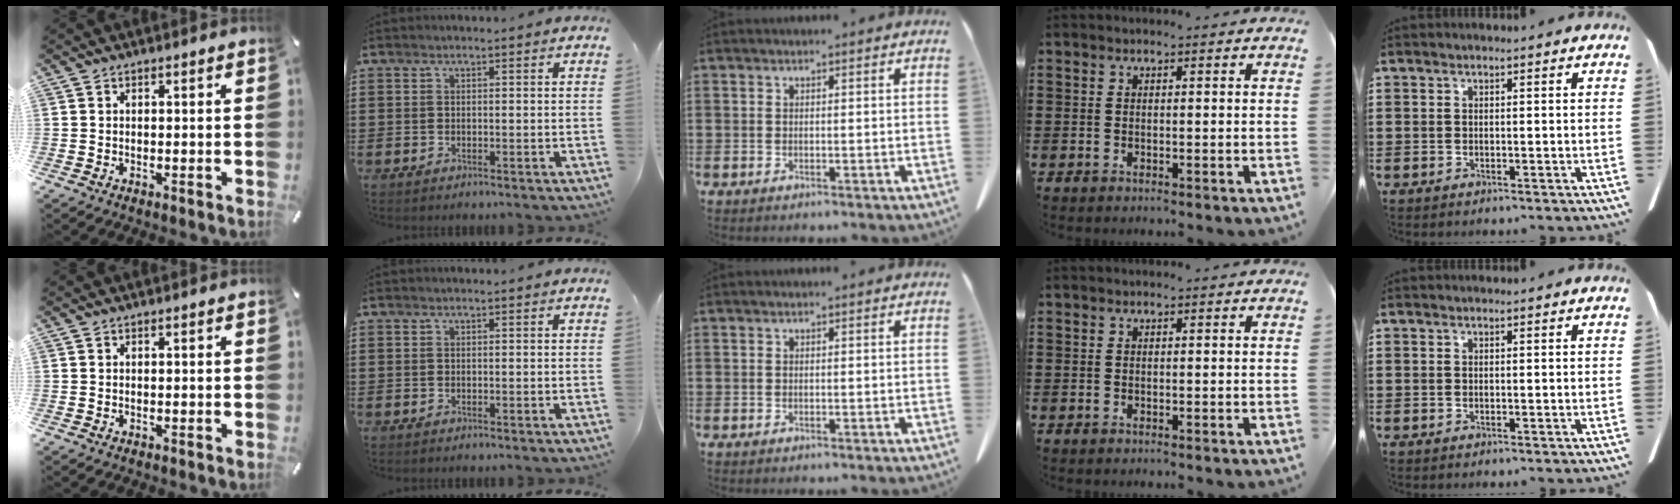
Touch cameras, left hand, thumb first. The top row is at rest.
{}